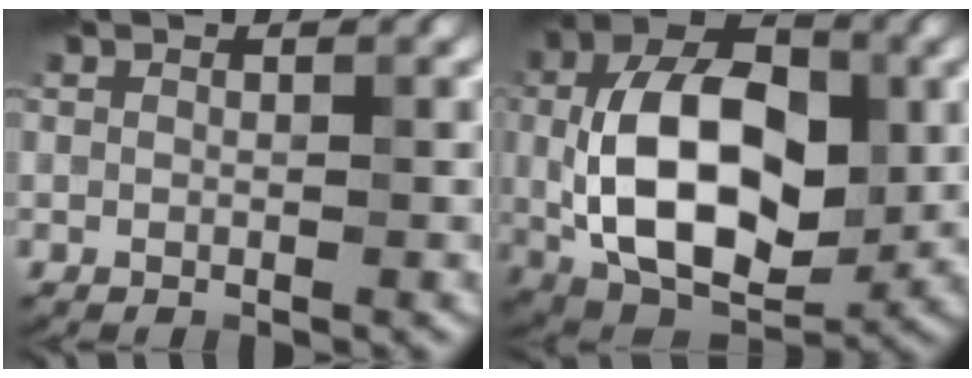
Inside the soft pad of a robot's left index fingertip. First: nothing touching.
{"total": 13.3, "force": [0.0, 8.0, 10.6], "torque": [-0.189, 0.006, -0.001]}